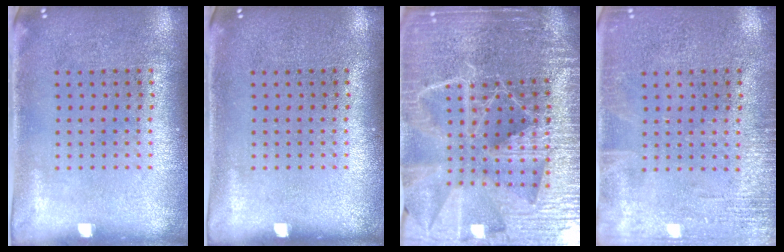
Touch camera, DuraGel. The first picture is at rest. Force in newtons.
{"total": 0.0}
{"total": 6.1, "press": 5.3, "slide": 3.0}
{"total": 2.2, "press": 2.2, "slide": 0.3}